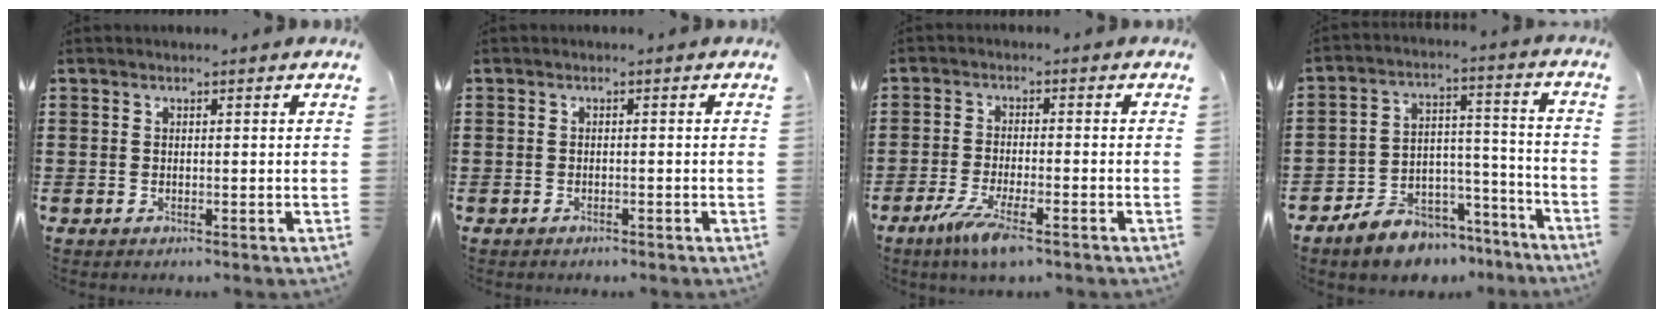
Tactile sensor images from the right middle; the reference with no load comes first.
{"total": 0.7, "force": [-0.6, 0.3, 0.0], "torque": [-0.002, 0.001, -0.014]}
{"total": 5.9, "force": [-3.7, 0.8, 4.6], "torque": [-0.105, -0.019, -0.070]}
{"total": 7.2, "force": [-6.4, 3.1, 1.1], "torque": [-0.020, 0.028, -0.122]}